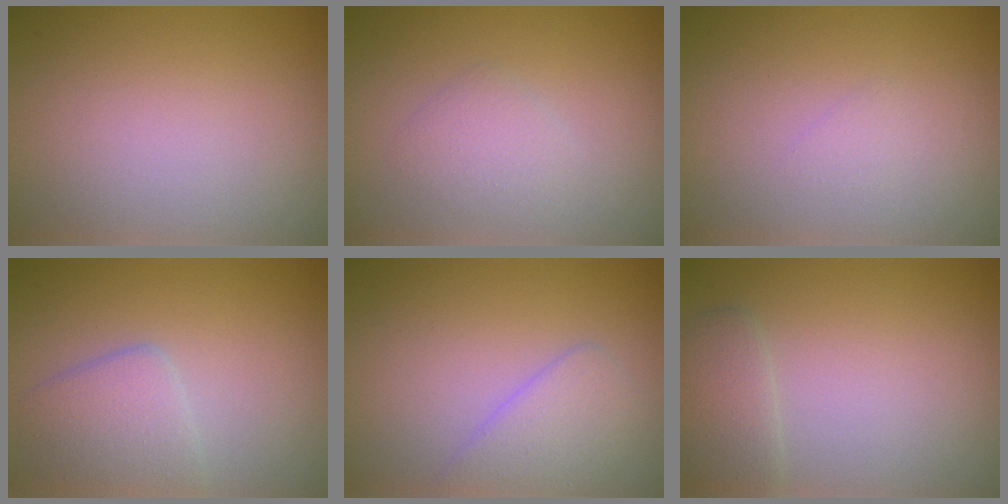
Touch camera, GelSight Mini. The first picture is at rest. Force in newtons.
{"total": 1.7, "press": 1.7, "slide": 0.1}
{"total": 0.6, "press": 0.6, "slide": 0.1}
{"total": 3.1, "press": 3.1, "slide": 0.1}
{"total": 2.6, "press": 2.6, "slide": 0.1}
{"total": 2.1, "press": 2.0, "slide": 0.1}